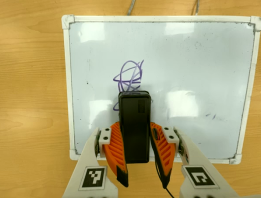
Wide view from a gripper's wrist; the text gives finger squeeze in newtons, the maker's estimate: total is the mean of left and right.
{"total": 7.9, "left": 6.3, "right": 9.4}